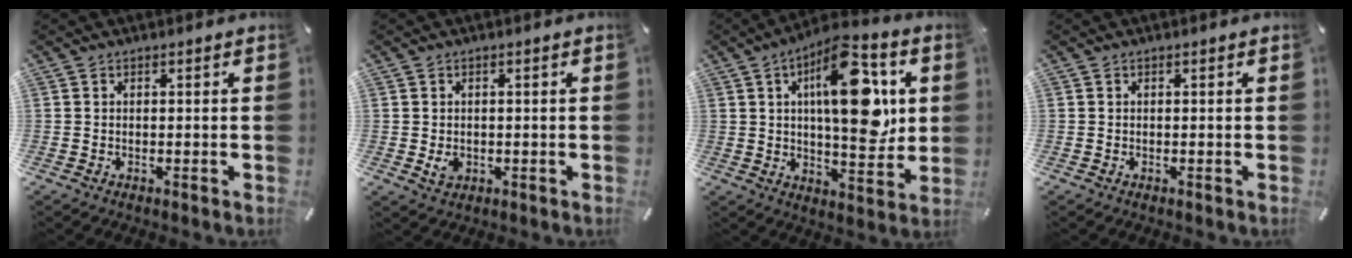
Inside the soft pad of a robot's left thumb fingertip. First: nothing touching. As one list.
[{"total": 2.6, "force": [-0.3, 2.1, 1.5], "torque": [-0.018, 0.001, -0.006]}, {"total": 19.5, "force": [5.4, 8.2, 16.9], "torque": [-0.263, -0.023, 0.078]}, {"total": 0.0}]